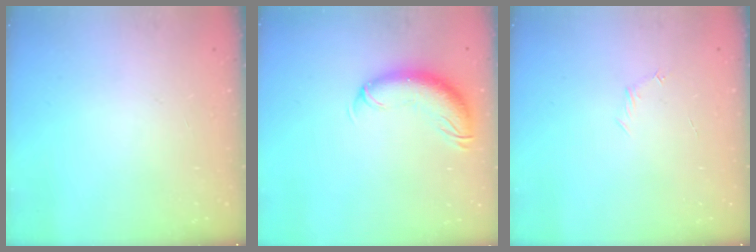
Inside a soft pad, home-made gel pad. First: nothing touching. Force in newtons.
{"total": 11.2, "press": 10.8, "slide": 2.9}
{"total": 3.9, "press": 3.7, "slide": 1.0}